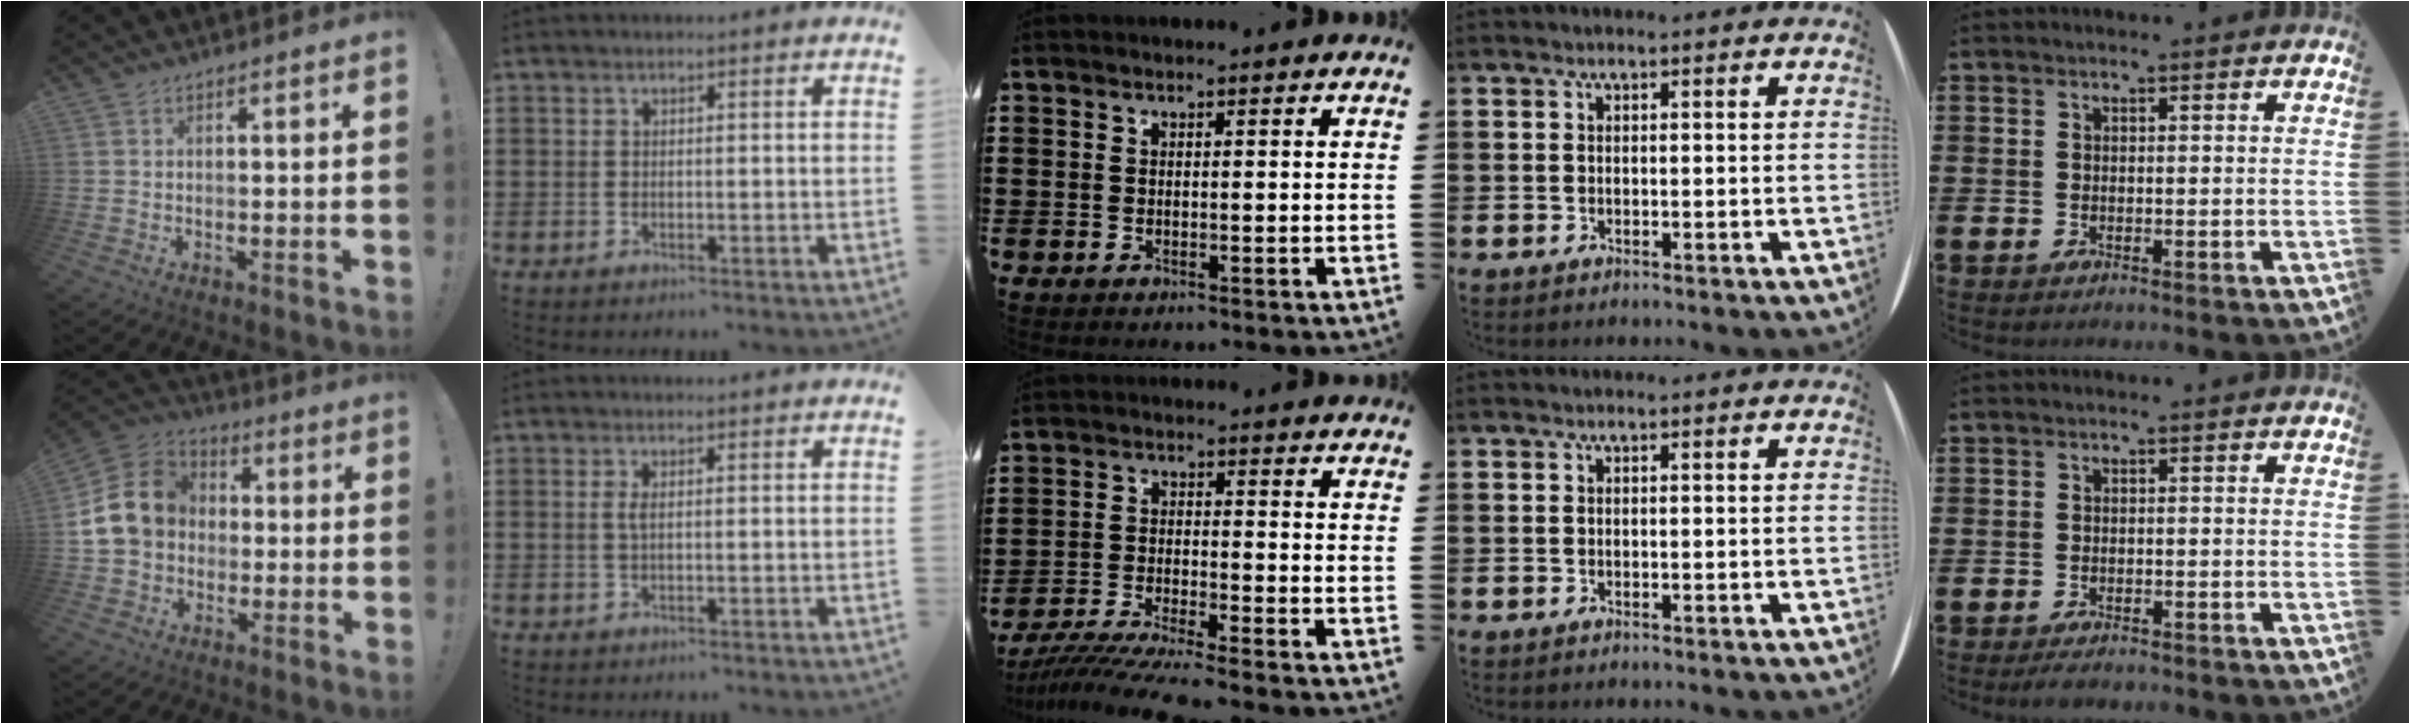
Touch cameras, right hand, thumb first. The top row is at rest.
{"thumb": {"total": 15.8, "force": [2.1, 13.1, 8.5], "torque": [-0.146, 0.014, 0.047]}, "index": {"total": 1.3, "force": [0.2, 0.3, 1.3], "torque": [-0.025, 0.001, 0.002]}, "middle": {"total": 5.9, "force": [-5.5, -0.3, 2.1], "torque": [-0.053, -0.021, -0.110]}, "little": {"total": 1.1, "force": [-1.1, 0.2, 0.4], "torque": [-0.009, 0.000, -0.022]}}